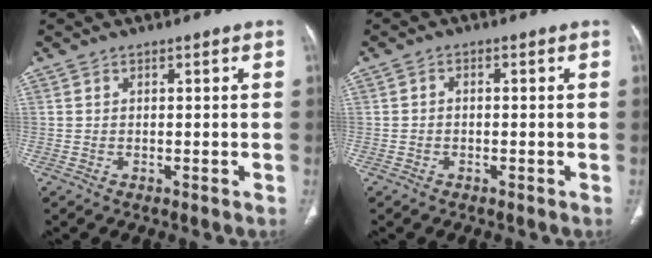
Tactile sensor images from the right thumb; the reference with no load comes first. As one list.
[{"total": 0.9, "force": [-0.3, 0.6, 0.6], "torque": [-0.007, 0.004, -0.009]}]